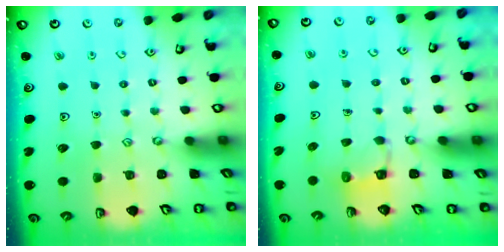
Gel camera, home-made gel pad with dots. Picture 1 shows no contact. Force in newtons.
{"total": 2.9, "press": 2.9, "slide": 0.3}